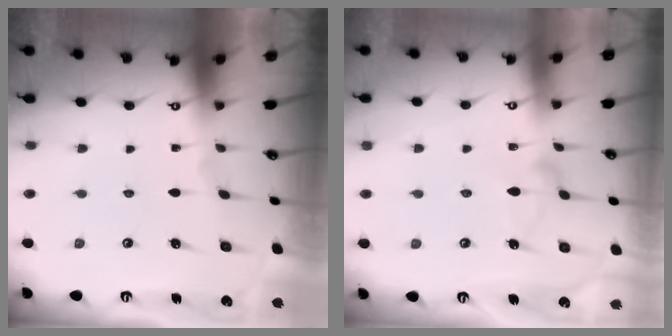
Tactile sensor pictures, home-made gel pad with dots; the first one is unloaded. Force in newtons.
{"total": 7.8, "press": 7.7, "slide": 0.4}